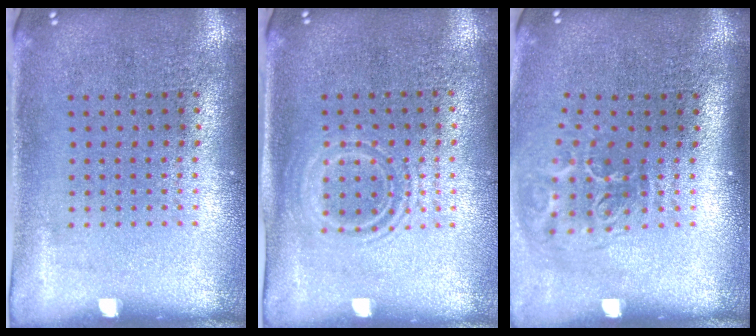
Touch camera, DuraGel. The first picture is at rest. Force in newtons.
{"total": 1.3, "press": 1.2, "slide": 0.6}
{"total": 2.1, "press": 1.3, "slide": 1.6}